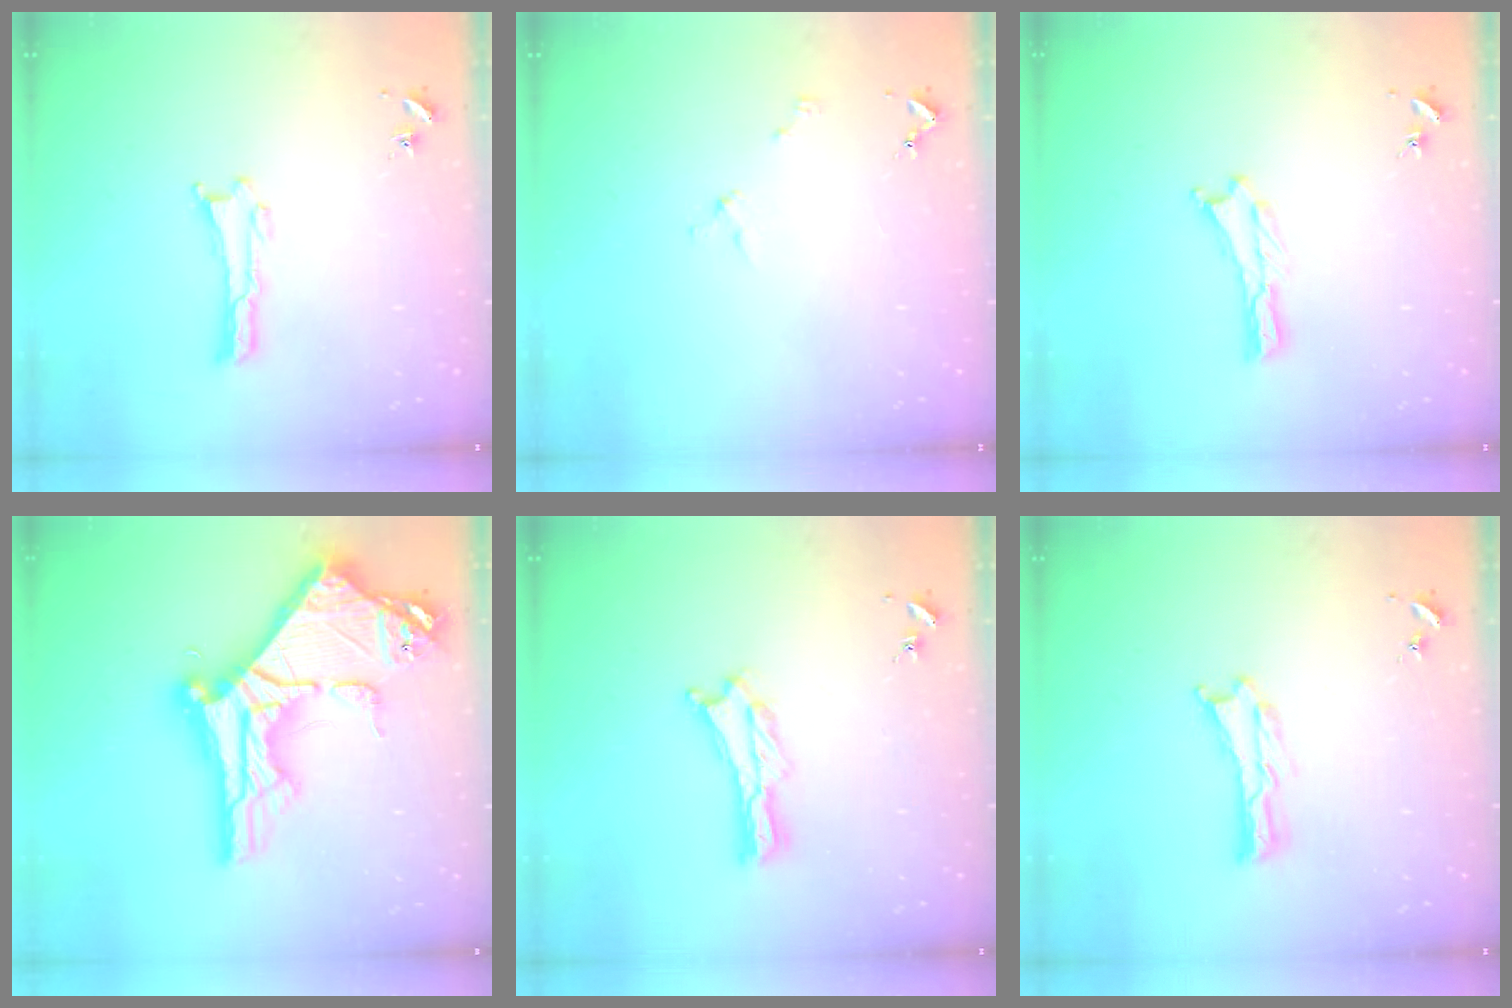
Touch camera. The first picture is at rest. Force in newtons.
{"total": 2.0, "press": 2.0, "slide": 0.2}
{"total": 0.0}
{"total": 14.0, "press": 13.9, "slide": 1.4}
{"total": 0.9, "press": 0.9, "slide": 0.2}
{"total": 0.0}